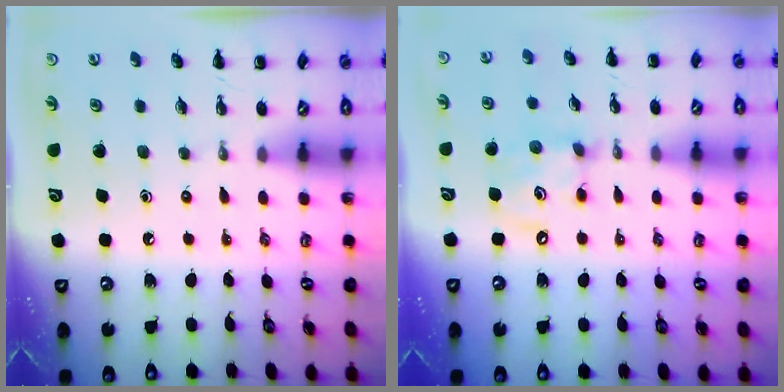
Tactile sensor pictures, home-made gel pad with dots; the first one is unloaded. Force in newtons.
{"total": 8.7, "press": 8.5, "slide": 1.7}